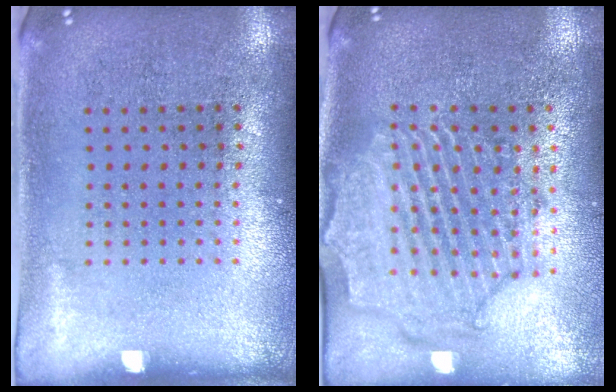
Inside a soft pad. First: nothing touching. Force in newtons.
{"total": 2.4, "press": 2.2, "slide": 0.8}